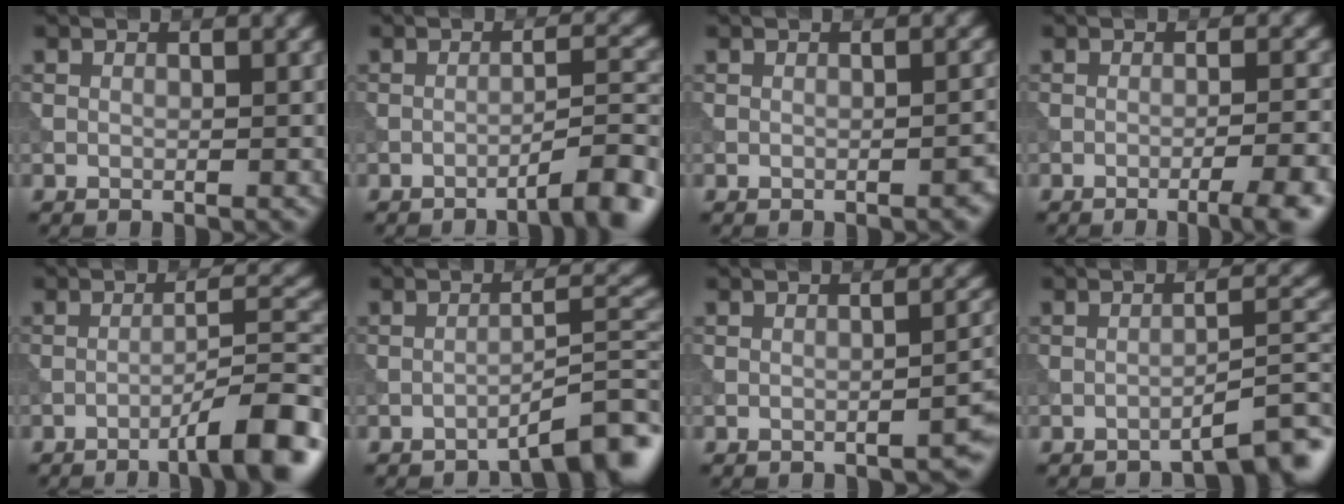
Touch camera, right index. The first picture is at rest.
{"total": 5.1, "force": [-3.4, 0.8, 3.8], "torque": [-0.042, 0.018, -0.055]}
{"total": 1.1, "force": [-0.7, 0.3, 0.8], "torque": [-0.011, 0.003, -0.009]}
{"total": 5.4, "force": [-3.0, 1.2, 4.3], "torque": [-0.046, 0.014, -0.046]}
{"total": 7.5, "force": [-4.3, 1.1, 6.0], "torque": [-0.079, 0.018, -0.070]}
{"total": 4.5, "force": [-3.5, 0.5, 2.9], "torque": [-0.033, 0.021, -0.056]}
{"total": 2.9, "force": [-1.9, 0.8, 2.1], "torque": [-0.018, 0.011, -0.028]}
{"total": 3.7, "force": [-2.9, 0.4, 2.3], "torque": [-0.025, 0.019, -0.048]}